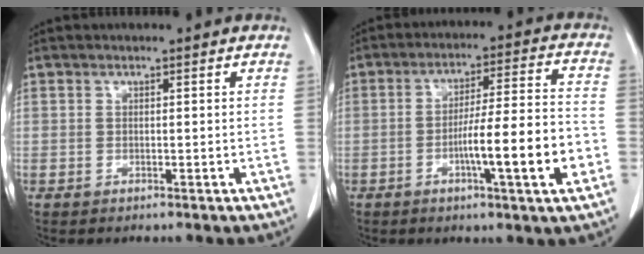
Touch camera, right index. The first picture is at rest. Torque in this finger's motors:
{"motor_torque": [1.74, -0.39, 0.90, 0.13]}